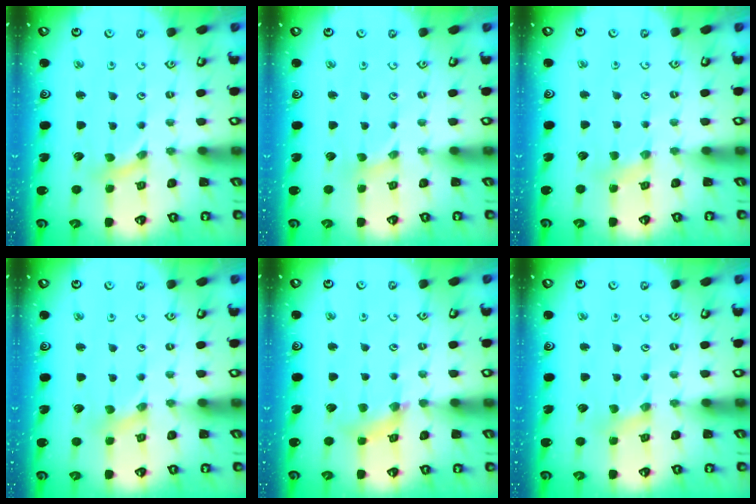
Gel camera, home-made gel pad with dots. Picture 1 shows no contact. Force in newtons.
{"total": 0.0}
{"total": 3.7, "press": 3.6, "slide": 0.6}
{"total": 0.0}
{"total": 6.3, "press": 6.3, "slide": 0.6}
{"total": 1.0, "press": 1.0, "slide": 0.2}